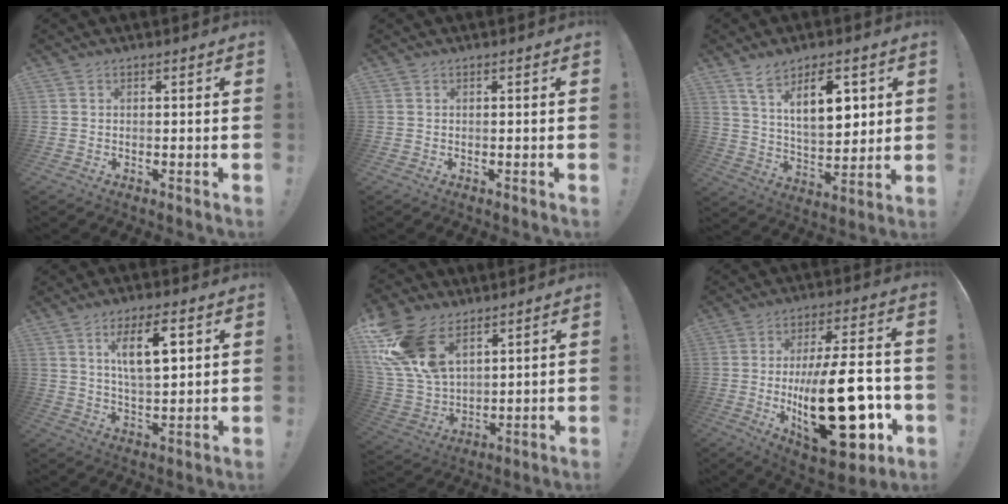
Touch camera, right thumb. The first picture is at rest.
{"total": 0.0}
{"total": 14.1, "force": [7.2, 6.4, 10.3], "torque": [-0.159, -0.020, 0.125]}
{"total": 11.2, "force": [4.3, 3.9, 9.5], "torque": [-0.153, -0.004, 0.069]}
{"total": 18.9, "force": [9.6, 11.5, 11.5], "torque": [-0.238, -0.047, 0.182]}
{"total": 30.3, "force": [-5.1, 12.7, 27.0], "torque": [-0.442, 0.023, -0.065]}